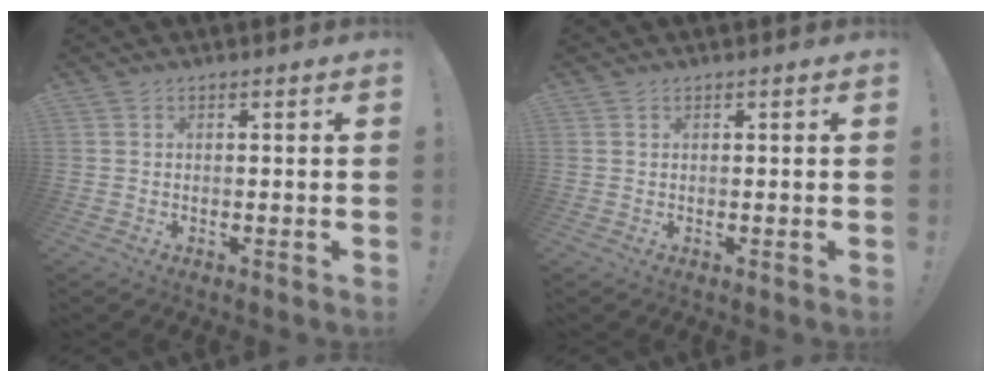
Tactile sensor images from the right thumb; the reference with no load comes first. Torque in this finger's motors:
{"motor_torque": [-0.15, 0.00, -0.18, 0.38, -0.04]}